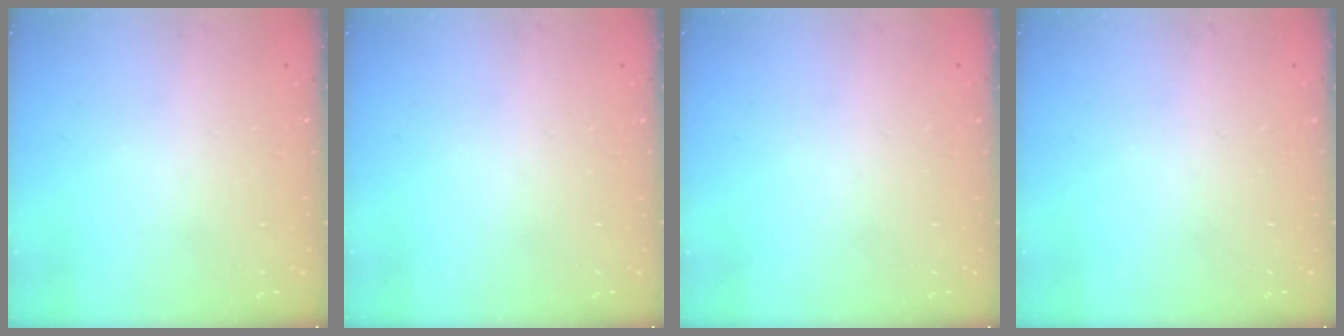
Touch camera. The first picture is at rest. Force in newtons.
{"total": 0.0}
{"total": 0.0}
{"total": 0.0}